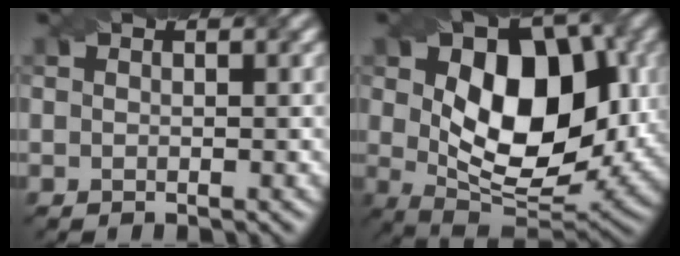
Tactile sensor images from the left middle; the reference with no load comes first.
{"total": 11.7, "force": [0.8, 7.0, 9.3], "torque": [-0.155, 0.004, 0.025]}